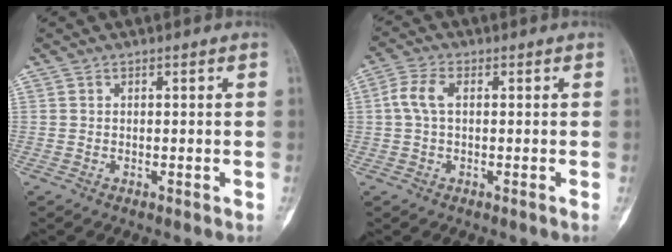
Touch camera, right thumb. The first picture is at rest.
{"total": 4.4, "force": [0.5, 2.0, 3.8], "torque": [-0.096, 0.008, 0.002]}